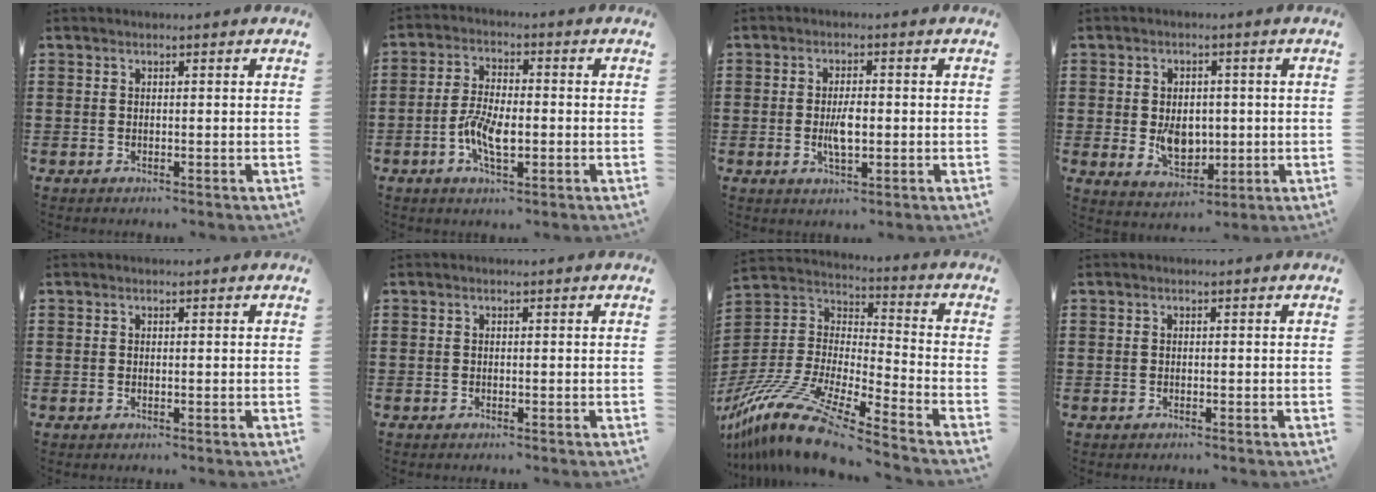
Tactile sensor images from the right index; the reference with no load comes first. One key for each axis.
{"total": 5.9, "fx": -1.5, "fy": 2.8, "fz": 5.0, "tx": -0.106, "ty": 0.000, "tz": -0.030}
{"total": 4.1, "fx": -0.4, "fy": 1.6, "fz": 3.8, "tx": -0.076, "ty": -0.001, "tz": -0.009}
{"total": 6.0, "fx": -0.3, "fy": 4.3, "fz": 4.1, "tx": -0.065, "ty": 0.004, "tz": -0.007}
{"total": 0.0}
{"total": 0.0}
{"total": 14.5, "fx": -12.4, "fy": 1.2, "fz": 7.4, "tx": -0.166, "ty": 0.016, "tz": -0.247}
{"total": 0.0}